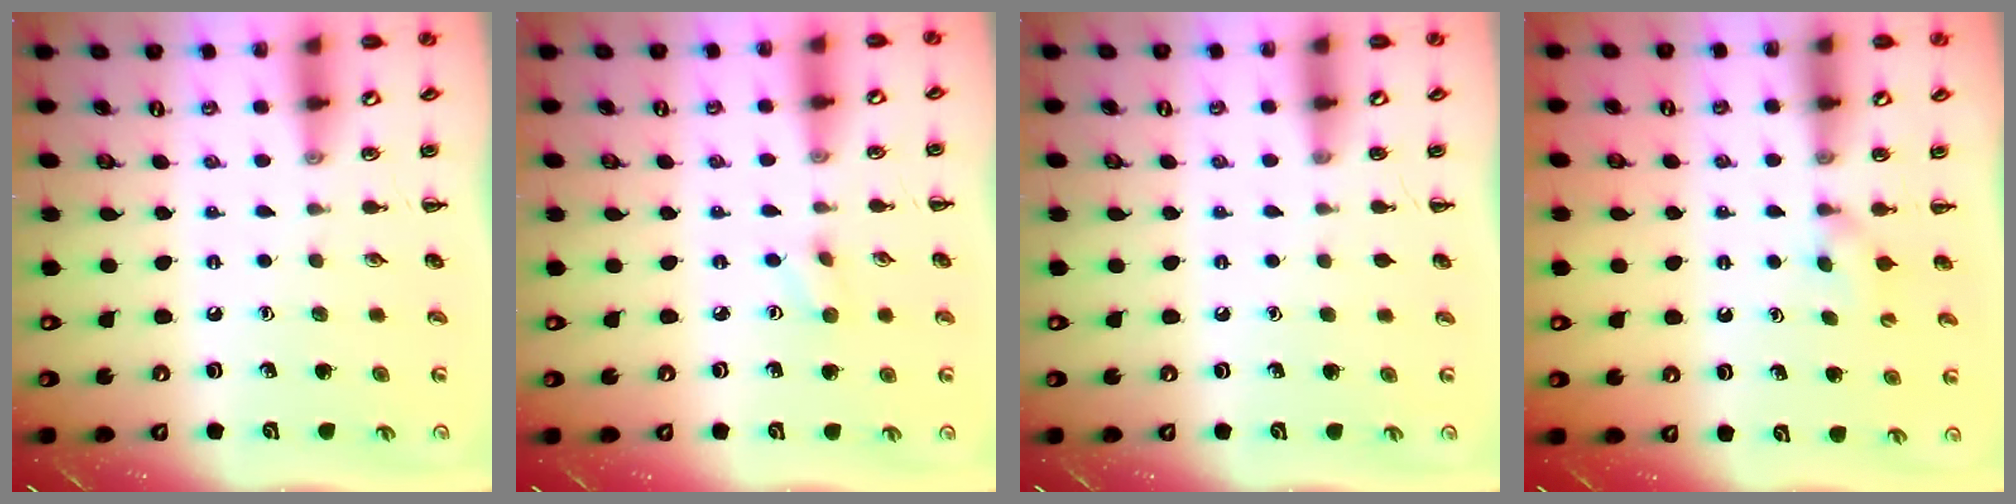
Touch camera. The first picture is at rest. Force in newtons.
{"total": 2.8, "press": 2.7, "slide": 0.9}
{"total": 0.0}
{"total": 2.4, "press": 2.2, "slide": 1.0}